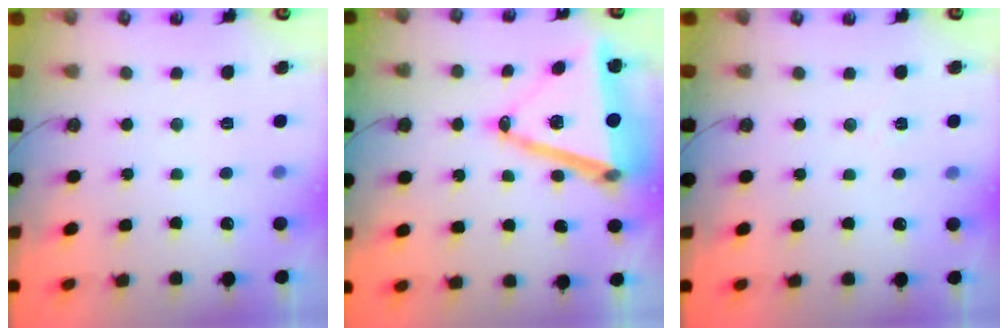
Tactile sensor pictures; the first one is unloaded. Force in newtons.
{"total": 16.3, "press": 15.8, "slide": 4.0}
{"total": 5.0, "press": 2.2, "slide": 4.4}